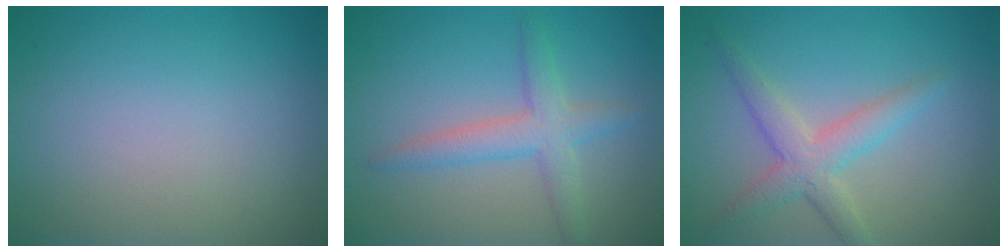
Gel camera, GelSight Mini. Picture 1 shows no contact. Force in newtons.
{"total": 3.4, "press": 3.4, "slide": 0.3}
{"total": 3.4, "press": 3.4, "slide": 0.0}